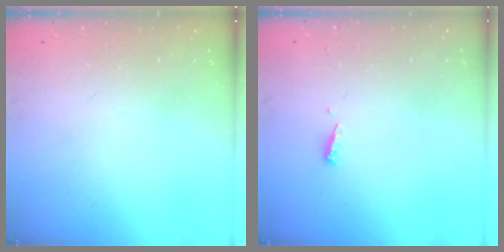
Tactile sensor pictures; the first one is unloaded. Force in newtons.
{"total": 3.1, "press": 3.1, "slide": 0.3}